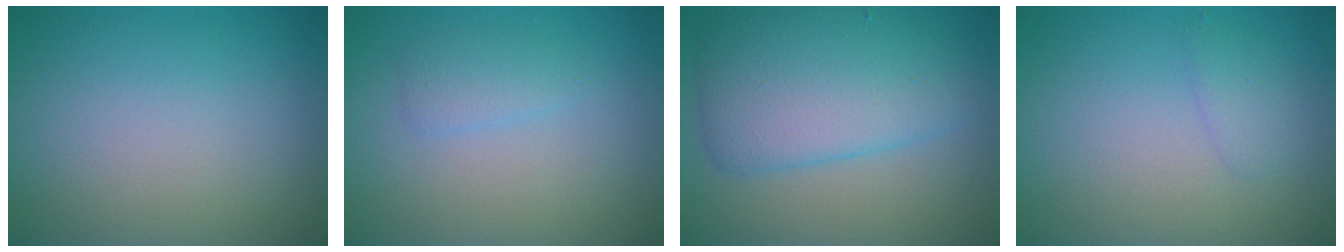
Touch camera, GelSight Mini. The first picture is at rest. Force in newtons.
{"total": 1.4, "press": 1.4, "slide": 0.2}
{"total": 6.6, "press": 6.6, "slide": 0.2}
{"total": 1.2, "press": 1.2, "slide": 0.1}